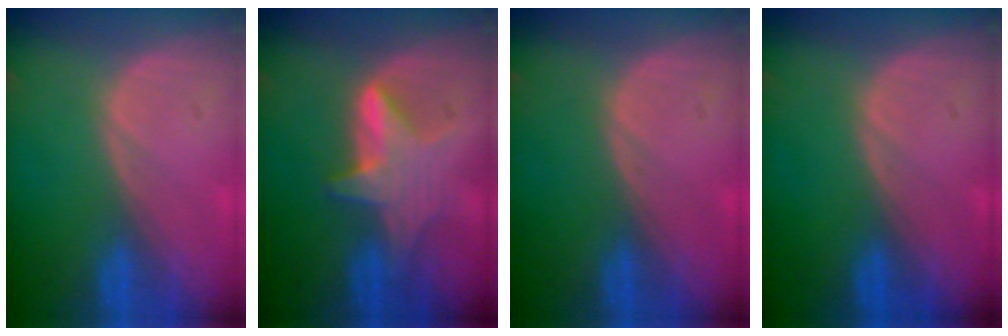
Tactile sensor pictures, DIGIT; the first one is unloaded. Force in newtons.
{"total": 6.0, "press": 5.8, "slide": 1.2}
{"total": 0.0}
{"total": 0.0}